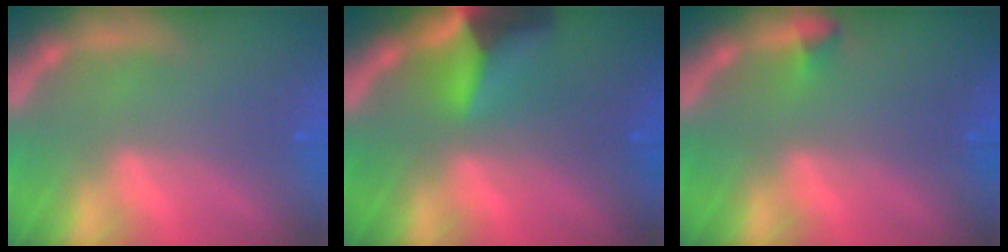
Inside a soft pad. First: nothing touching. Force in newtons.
{"total": 7.9}
{"total": 0.9}